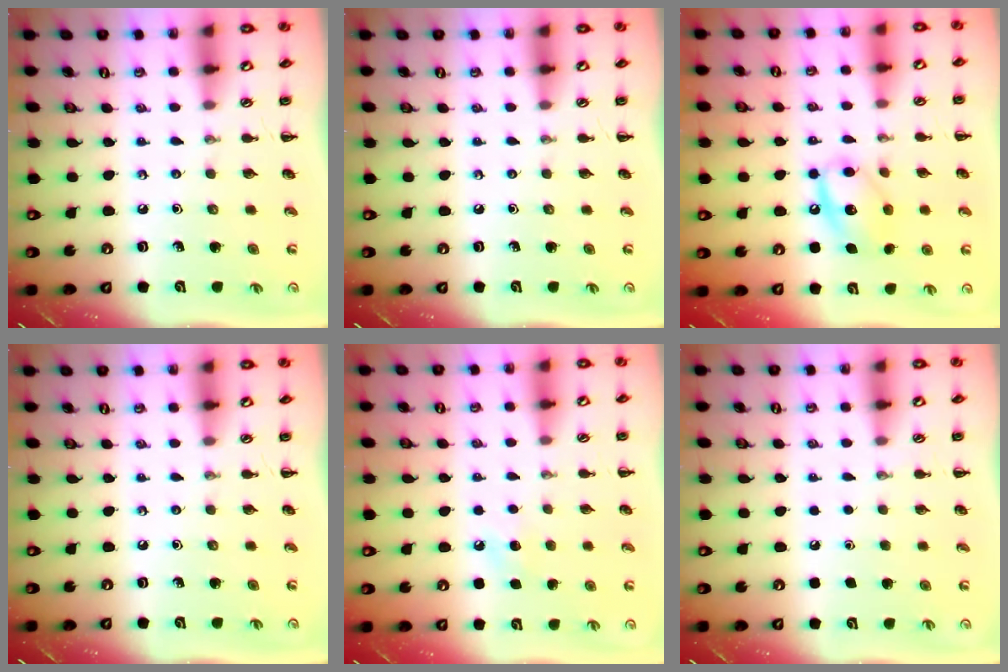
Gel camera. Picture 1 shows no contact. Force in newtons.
{"total": 0.0}
{"total": 12.0, "press": 11.9, "slide": 1.8}
{"total": 0.0}
{"total": 4.8, "press": 4.7, "slide": 1.2}
{"total": 1.6, "press": 1.6, "slide": 0.1}